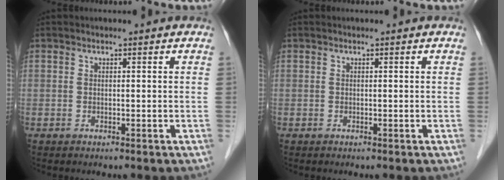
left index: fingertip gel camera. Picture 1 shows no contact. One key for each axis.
{"total": 0.0}